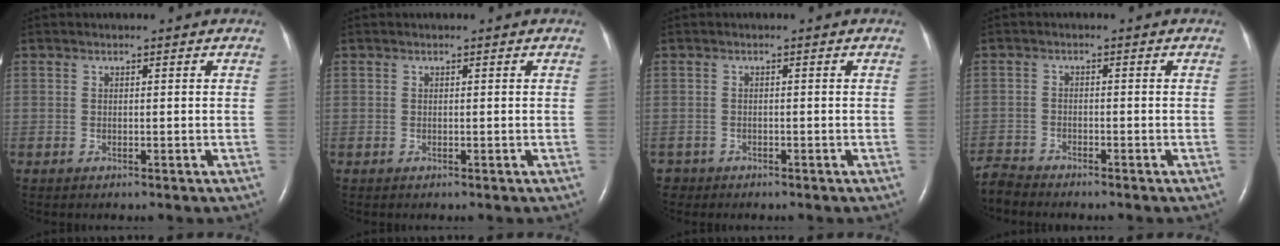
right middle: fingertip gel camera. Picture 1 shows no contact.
{"total": 0.0}
{"total": 1.2, "force": [-1.0, 0.7, -0.3], "torque": [-0.005, 0.001, -0.016]}
{"total": 3.6, "force": [-3.6, -0.2, -0.2], "torque": [-0.001, -0.020, -0.070]}